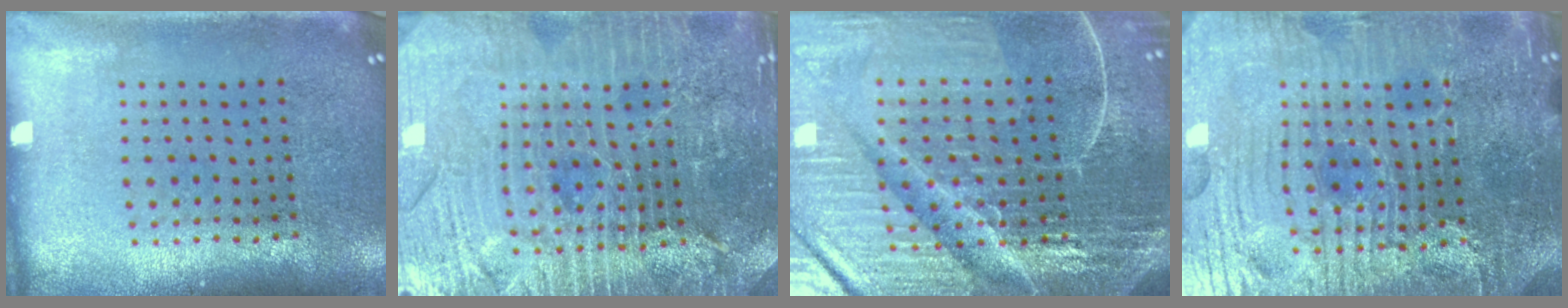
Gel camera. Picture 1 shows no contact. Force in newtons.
{"total": 4.9, "press": 4.5, "slide": 1.8}
{"total": 7.1, "press": 6.2, "slide": 3.5}
{"total": 6.0, "press": 5.6, "slide": 2.2}